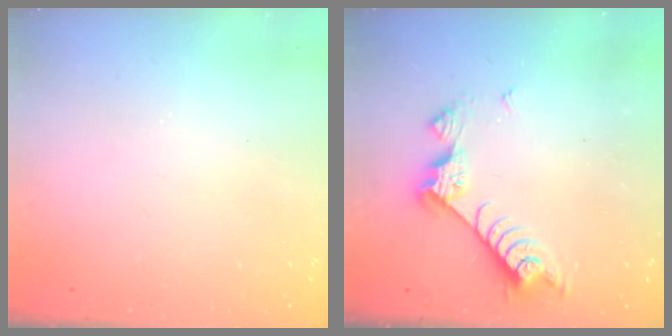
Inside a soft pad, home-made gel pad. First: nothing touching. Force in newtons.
{"total": 8.4, "press": 8.3, "slide": 0.8}